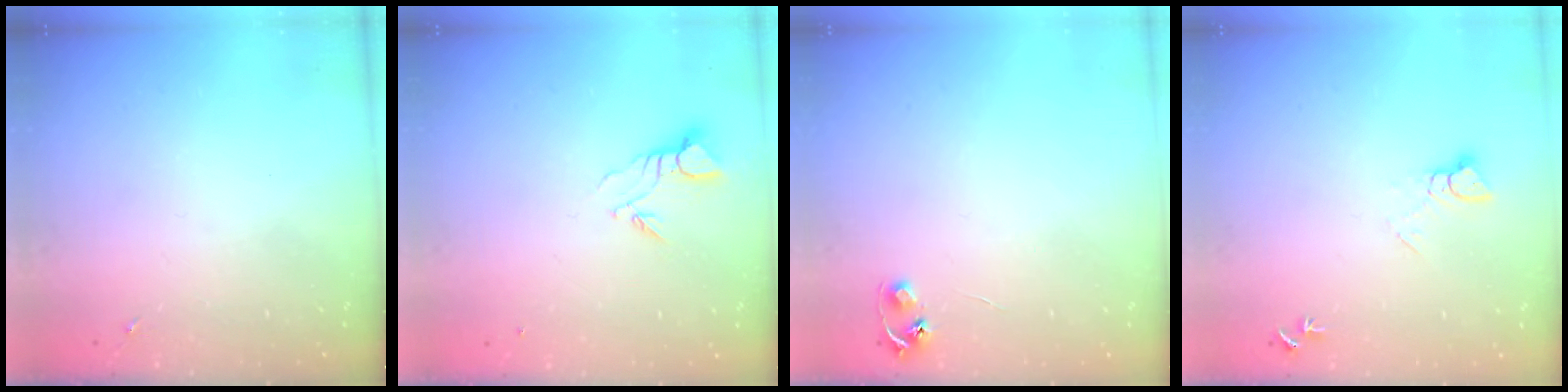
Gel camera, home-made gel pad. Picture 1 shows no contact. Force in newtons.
{"total": 3.7, "press": 3.7, "slide": 0.1}
{"total": 4.8, "press": 4.7, "slide": 0.5}
{"total": 5.5, "press": 5.5, "slide": 0.5}